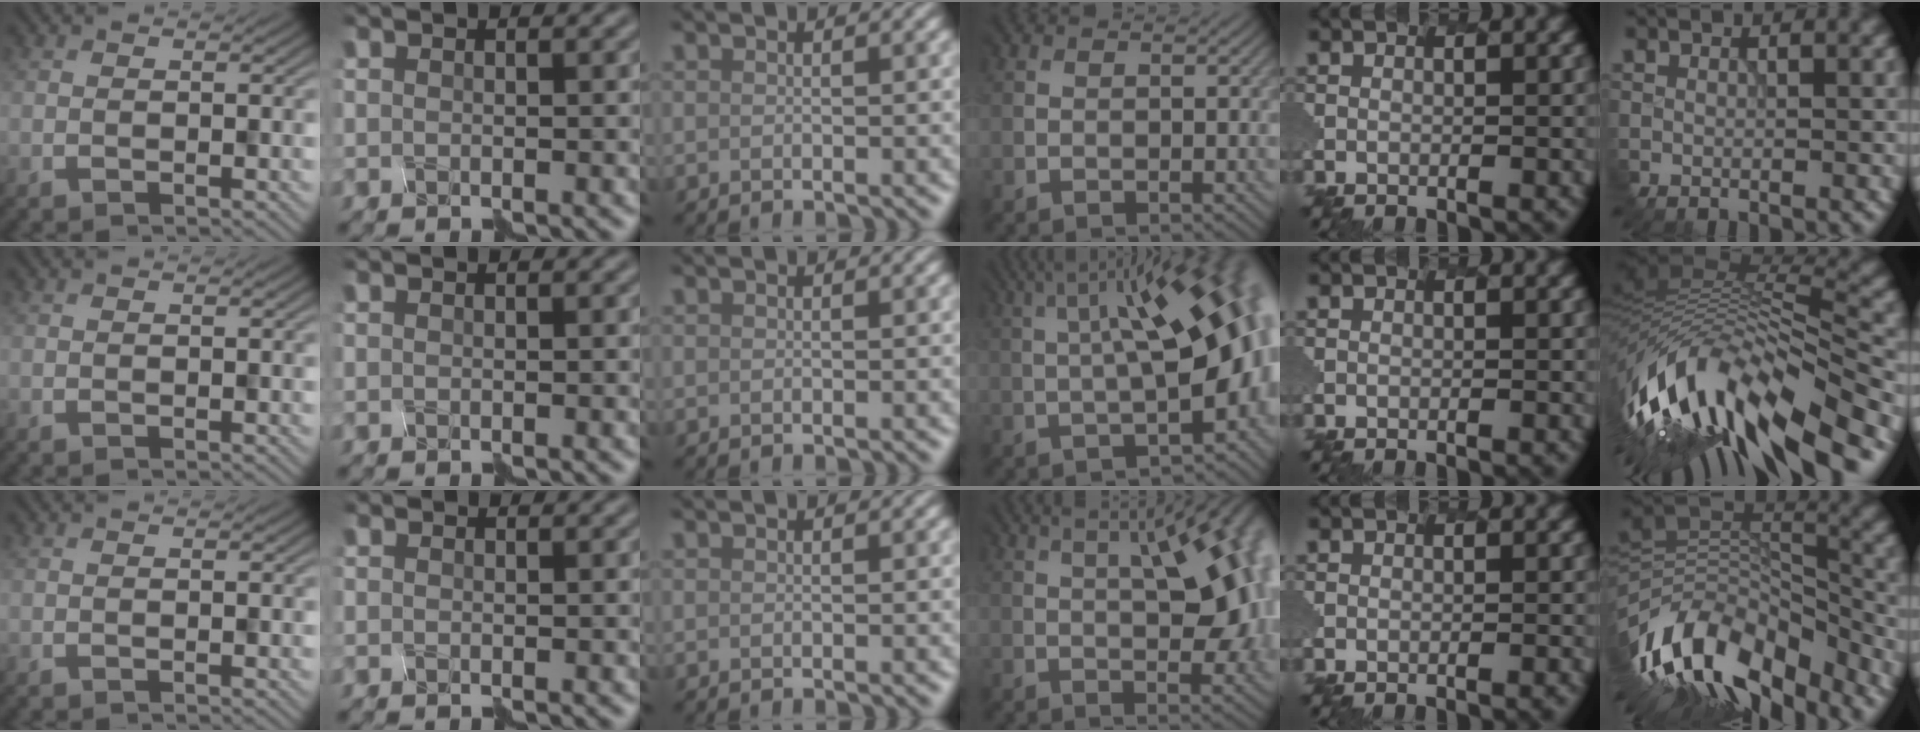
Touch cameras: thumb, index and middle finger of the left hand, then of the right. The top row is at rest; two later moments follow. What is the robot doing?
{"motion": "disassemble", "object": "spray bottle"}